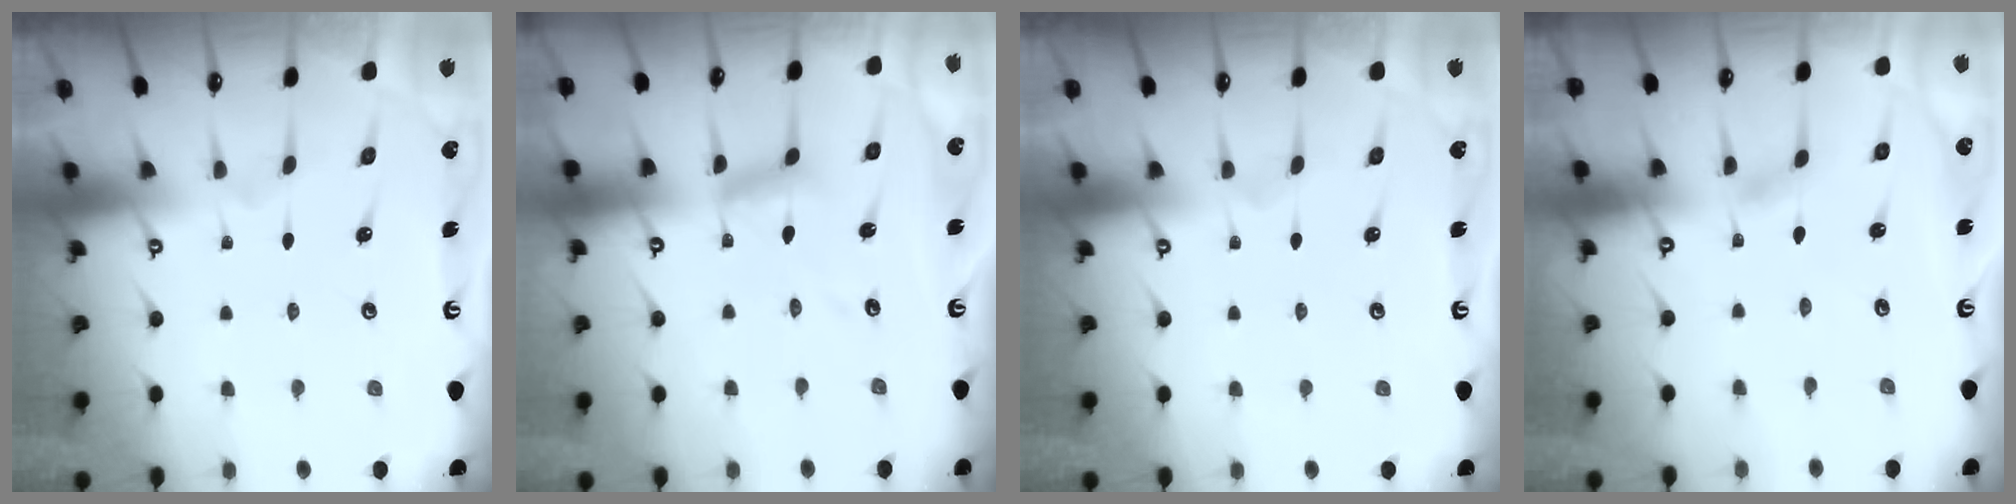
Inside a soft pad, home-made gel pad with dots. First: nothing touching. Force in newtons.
{"total": 10.4, "press": 10.4, "slide": 0.7}
{"total": 0.0}
{"total": 1.8, "press": 1.8, "slide": 0.2}